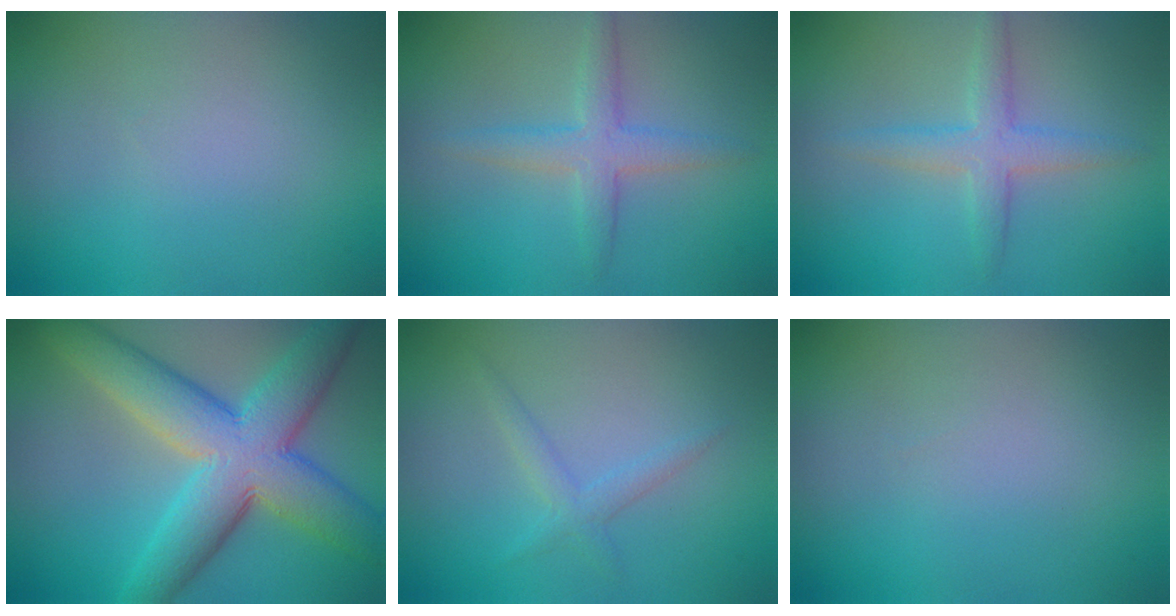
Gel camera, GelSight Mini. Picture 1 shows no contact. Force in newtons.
{"total": 3.0, "press": 3.0, "slide": 0.1}
{"total": 3.0, "press": 3.0, "slide": 0.1}
{"total": 10.4, "press": 10.4, "slide": 0.6}
{"total": 1.6, "press": 1.6, "slide": 0.1}
{"total": 0.0}